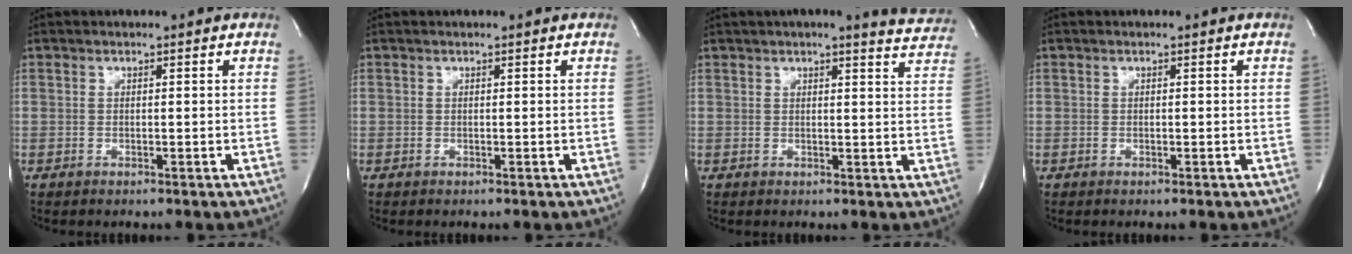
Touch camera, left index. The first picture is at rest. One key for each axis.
{"total": 0.0}
{"total": 8.4, "fx": 7.8, "fy": 0.8, "fz": 3.3, "tx": -0.032, "ty": -0.010, "tz": 0.068}
{"total": 0.0}